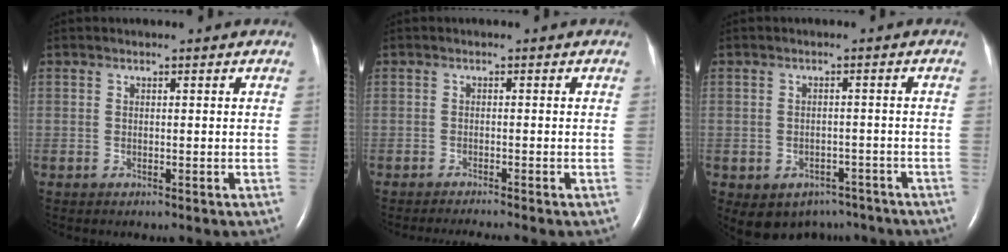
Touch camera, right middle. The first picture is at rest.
{"total": 3.5, "force": [-3.1, -1.0, 1.3], "torque": [-0.015, -0.009, -0.048]}
{"total": 7.5, "force": [-5.3, 5.1, 1.4], "torque": [-0.020, 0.013, -0.061]}